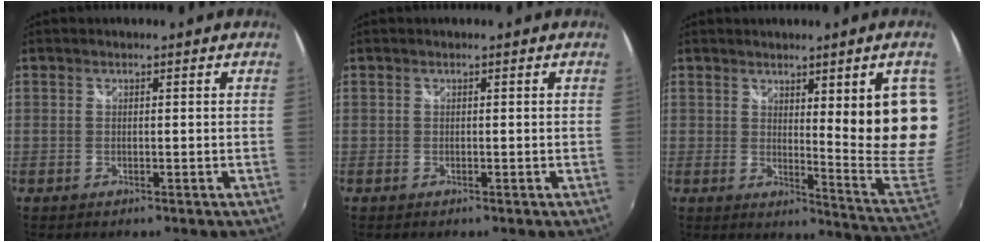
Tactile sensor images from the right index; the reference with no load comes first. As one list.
[{"total": 0.0}, {"total": 15.7, "force": [4.1, 1.0, 15.1], "torque": [-0.175, -0.019, 0.071]}]